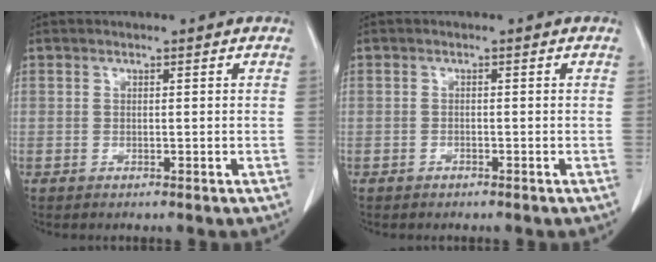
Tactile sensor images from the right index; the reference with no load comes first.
{"total": 0.6, "force": [-0.5, 0.4, 0.1], "torque": [-0.004, 0.001, -0.009]}